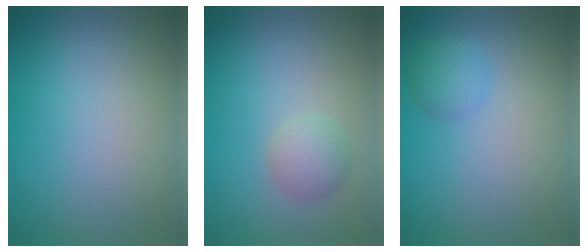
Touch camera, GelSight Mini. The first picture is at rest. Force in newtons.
{"total": 2.0, "press": 2.0, "slide": 0.0}
{"total": 1.7, "press": 1.7, "slide": 0.0}